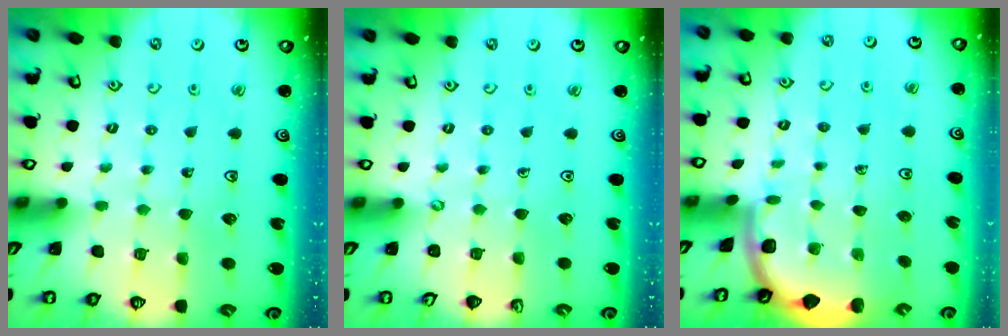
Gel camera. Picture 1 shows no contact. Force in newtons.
{"total": 0.0}
{"total": 1.7, "press": 1.7, "slide": 0.0}